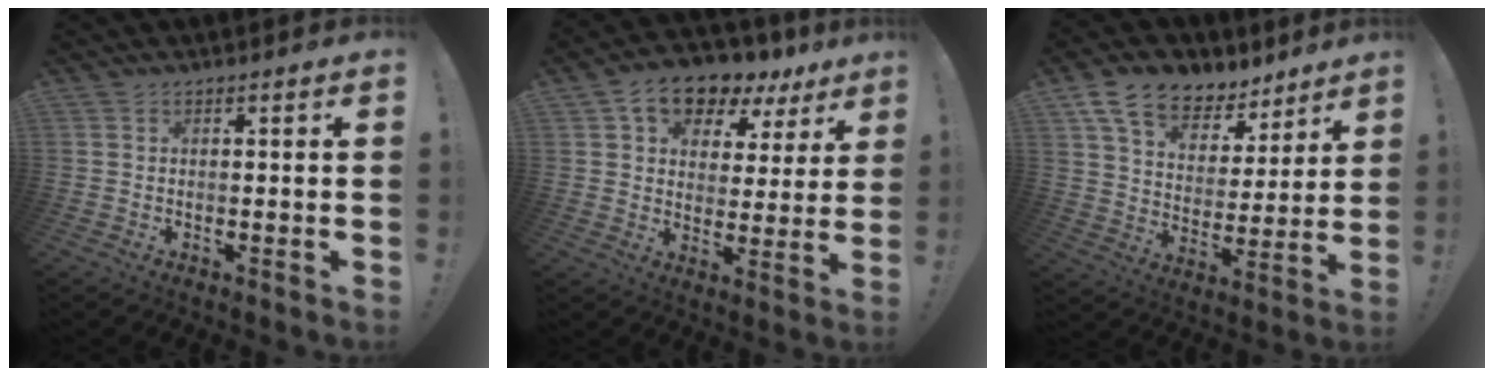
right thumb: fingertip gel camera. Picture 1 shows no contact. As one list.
[{"total": 10.7, "force": [7.0, 6.5, 4.9], "torque": [-0.083, -0.044, 0.130]}, {"total": 13.4, "force": [9.5, 7.6, 5.6], "torque": [-0.104, -0.063, 0.176]}]